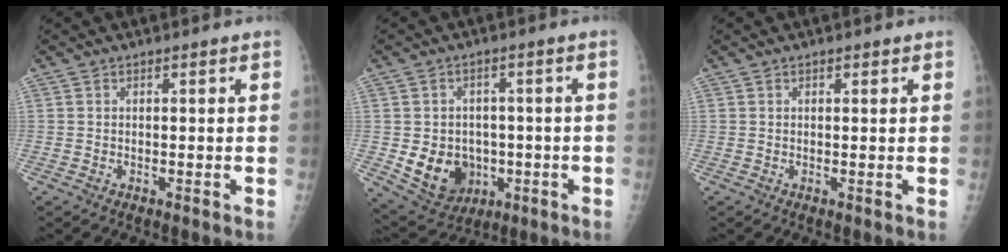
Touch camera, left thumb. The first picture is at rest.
{"total": 10.6, "force": [-2.1, 8.9, 5.3], "torque": [-0.056, 0.004, -0.015]}
{"total": 0.5, "force": [0.3, 0.4, 0.1], "torque": [0.004, -0.002, 0.002]}